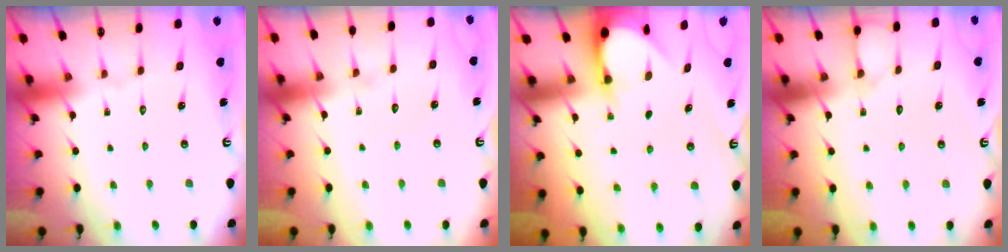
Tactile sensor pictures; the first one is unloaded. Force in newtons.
{"total": 2.3, "press": 2.3, "slide": 0.2}
{"total": 3.0, "press": 3.0, "slide": 0.4}
{"total": 5.0, "press": 5.0, "slide": 0.5}